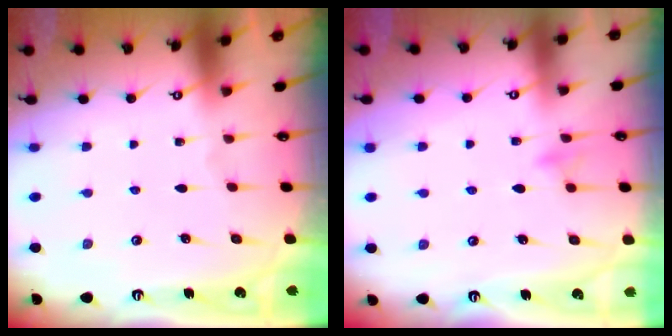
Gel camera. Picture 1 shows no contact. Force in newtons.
{"total": 8.3, "press": 8.2, "slide": 0.9}